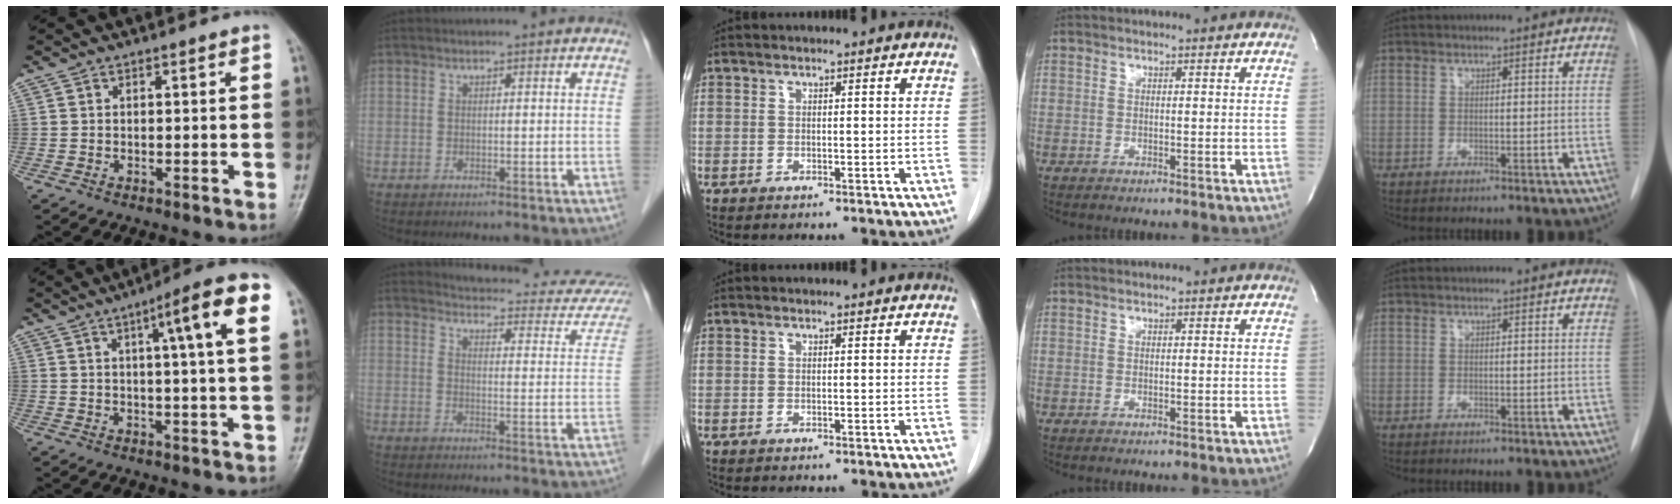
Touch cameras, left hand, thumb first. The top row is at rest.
{"thumb": {"total": 10.9, "force": [3.9, 0.8, 10.2], "torque": [-0.148, 0.008, 0.047]}, "index": {"total": 18.9, "force": [18.1, 3.6, 4.1], "torque": [-0.023, -0.068, 0.179]}}